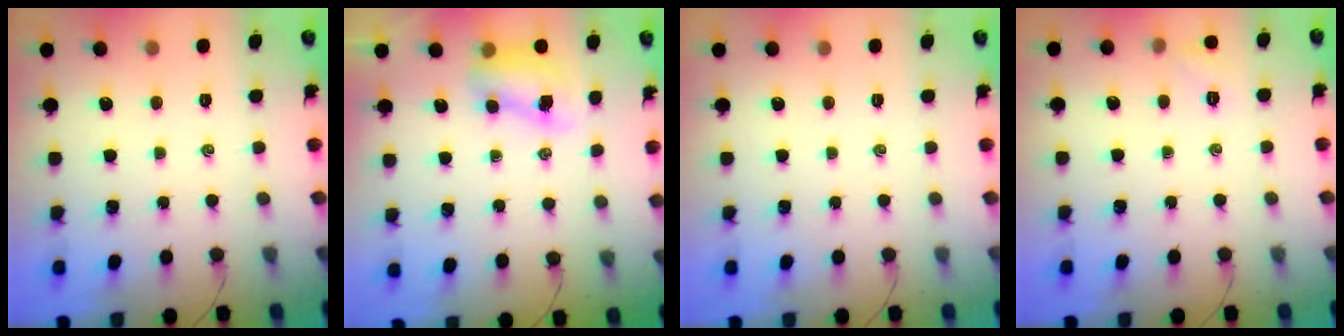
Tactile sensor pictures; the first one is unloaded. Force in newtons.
{"total": 7.6, "press": 7.5, "slide": 1.0}
{"total": 0.0}
{"total": 4.9, "press": 4.7, "slide": 1.6}